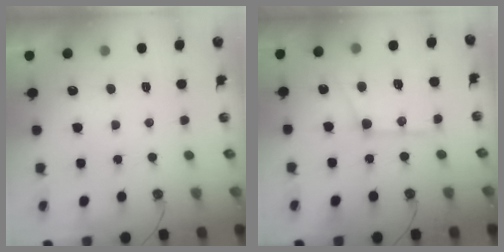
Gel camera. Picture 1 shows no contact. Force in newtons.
{"total": 15.9, "press": 15.8, "slide": 1.7}